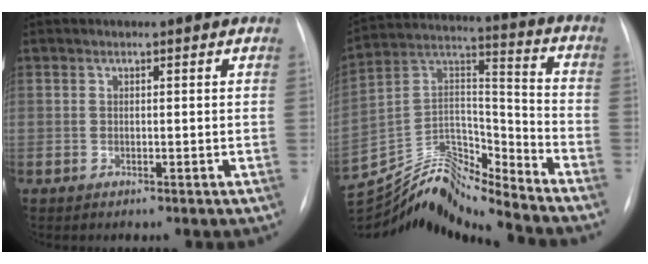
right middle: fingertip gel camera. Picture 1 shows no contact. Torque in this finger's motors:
{"motor_torque": [-0.63, -0.79, -0.10, -0.05]}